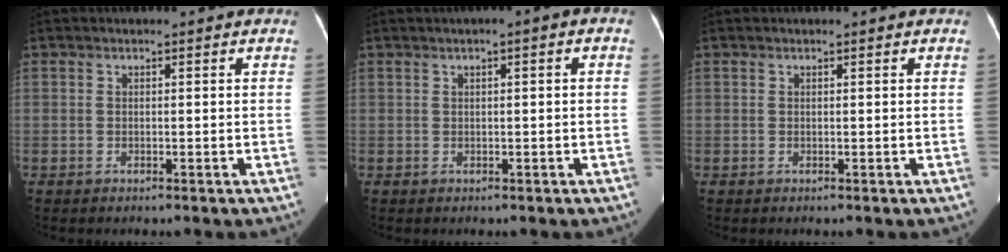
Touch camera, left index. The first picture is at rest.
{"total": 1.9, "force": [0.5, 0.3, 1.8], "torque": [-0.024, 0.010, 0.005]}
{"total": 0.0}